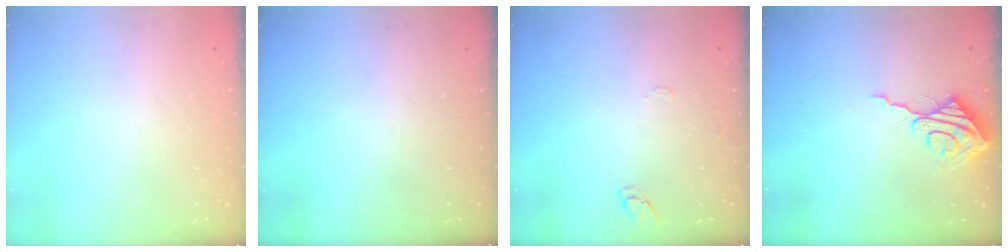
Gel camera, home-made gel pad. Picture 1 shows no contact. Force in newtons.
{"total": 0.0}
{"total": 5.8, "press": 5.8, "slide": 0.3}
{"total": 9.6, "press": 9.6, "slide": 1.1}